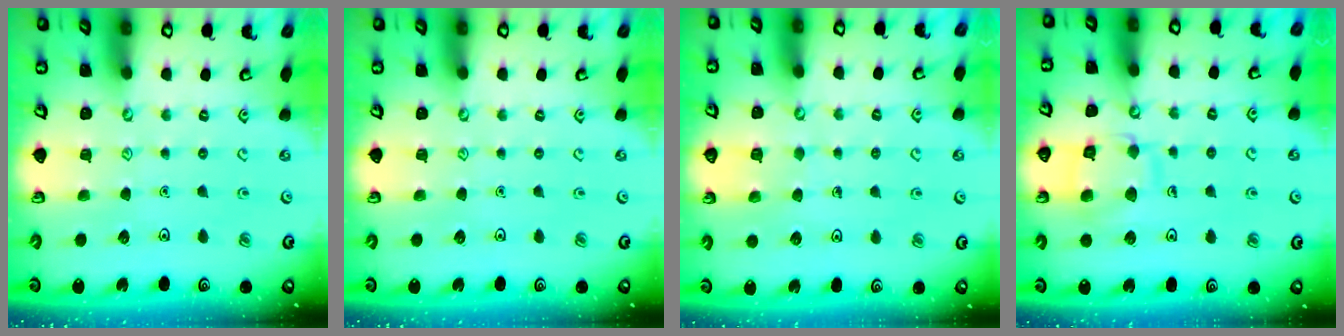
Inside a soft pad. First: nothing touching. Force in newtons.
{"total": 0.0}
{"total": 3.3, "press": 3.3, "slide": 0.2}
{"total": 11.5, "press": 11.5, "slide": 0.9}